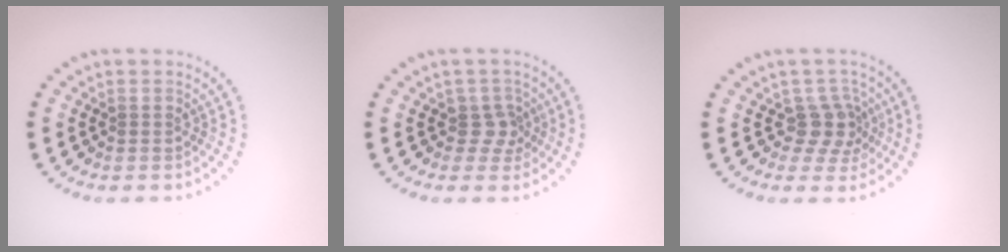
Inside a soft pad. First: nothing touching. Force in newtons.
{"total": 2.0, "press": 1.4, "slide": 1.4}
{"total": 2.7, "press": 2.0, "slide": 1.8}